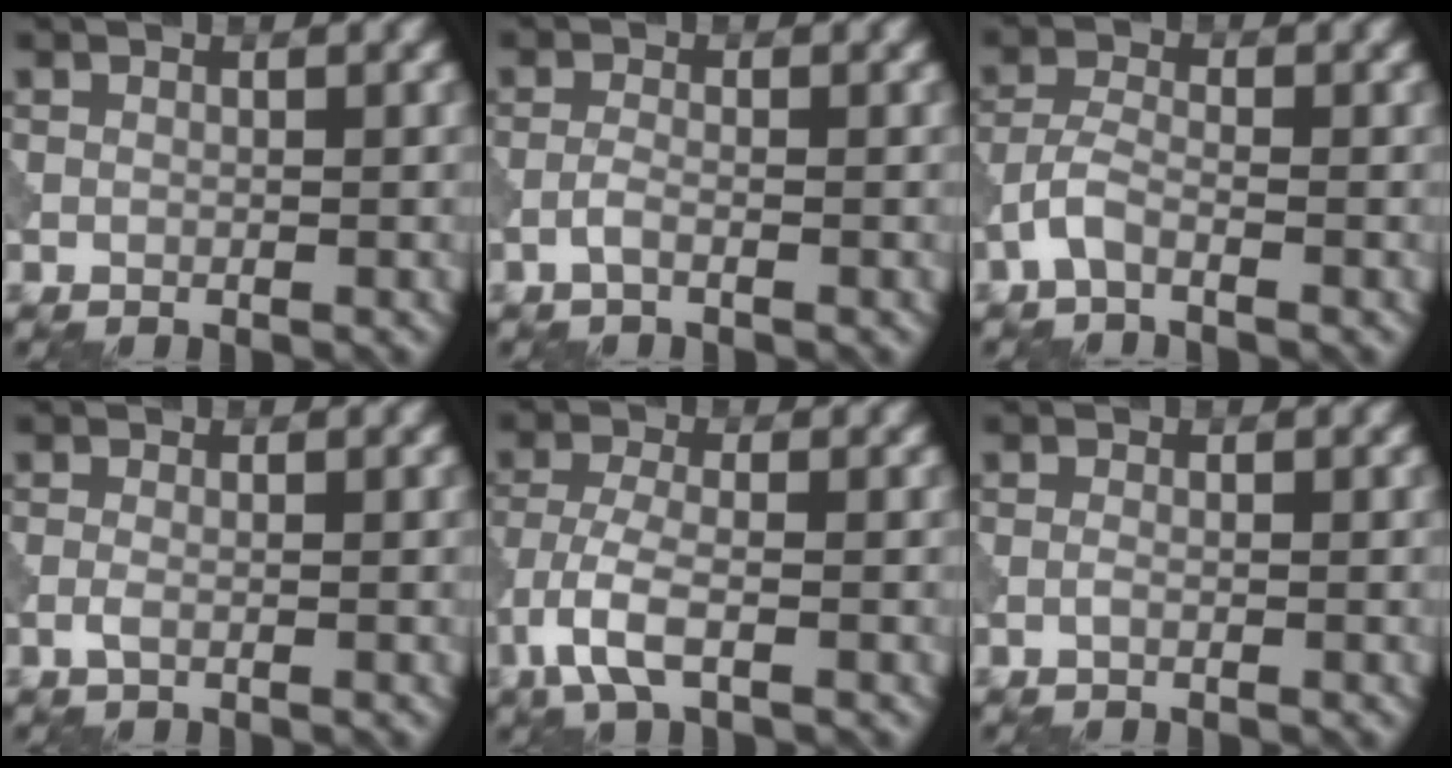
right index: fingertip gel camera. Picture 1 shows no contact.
{"total": 1.2, "force": [-0.7, 0.3, 1.0], "torque": [-0.022, 0.005, -0.017]}
{"total": 2.1, "force": [-1.3, 0.7, 1.5], "torque": [-0.037, 0.005, -0.036]}
{"total": 1.0, "force": [-0.3, 0.3, 0.9], "torque": [-0.023, 0.001, -0.010]}
{"total": 4.2, "force": [-2.1, 1.4, 3.4], "torque": [-0.080, -0.003, -0.050]}
{"total": 0.6, "force": [-0.2, 0.1, 0.5], "torque": [-0.014, 0.000, -0.006]}